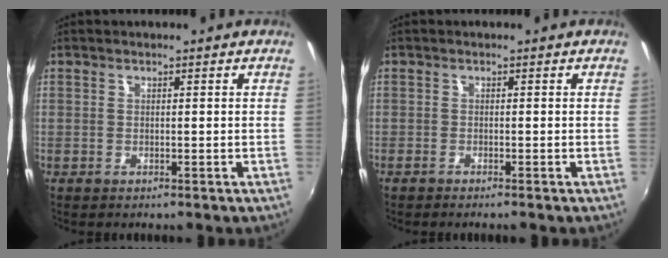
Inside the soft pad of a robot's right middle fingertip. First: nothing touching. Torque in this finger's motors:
{"motor_torque": [-0.31, -0.10, 0.05, -0.01]}